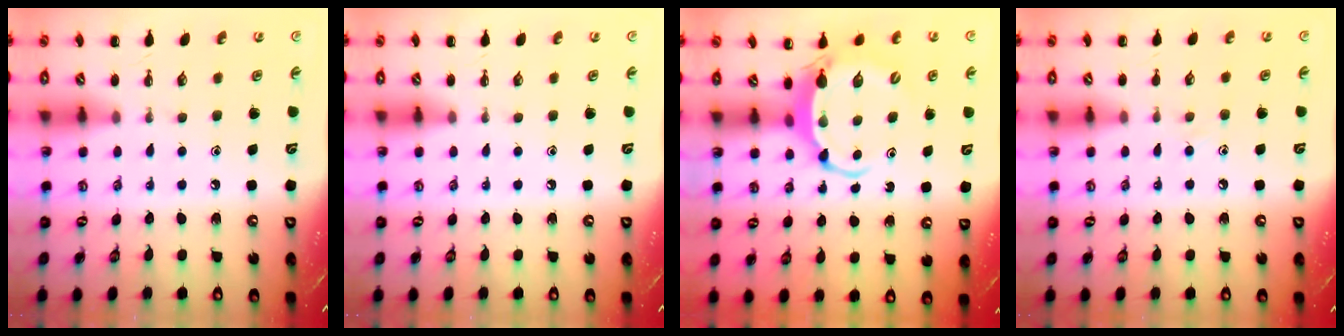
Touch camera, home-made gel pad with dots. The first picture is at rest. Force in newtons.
{"total": 0.0}
{"total": 6.3, "press": 6.2, "slide": 1.2}
{"total": 6.1, "press": 5.8, "slide": 2.1}